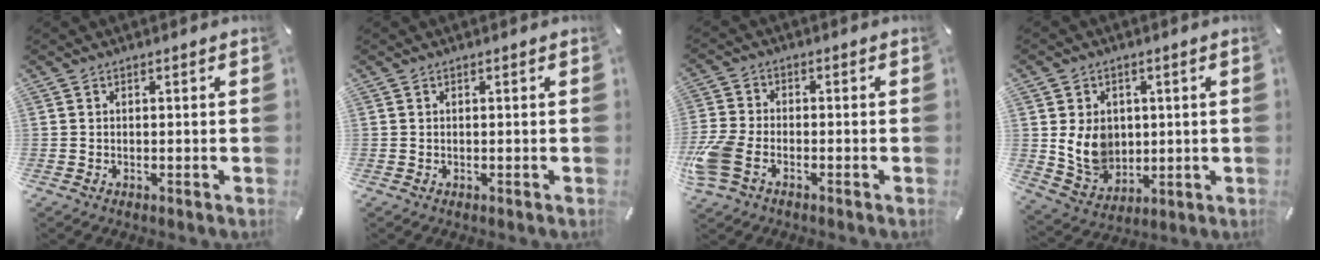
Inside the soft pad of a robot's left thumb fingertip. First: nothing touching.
{"total": 0.0}
{"total": 8.1, "force": [-3.7, 5.0, 5.2], "torque": [-0.124, 0.005, -0.069]}
{"total": 9.8, "force": [1.7, 8.4, 4.7], "torque": [-0.105, -0.016, 0.032]}